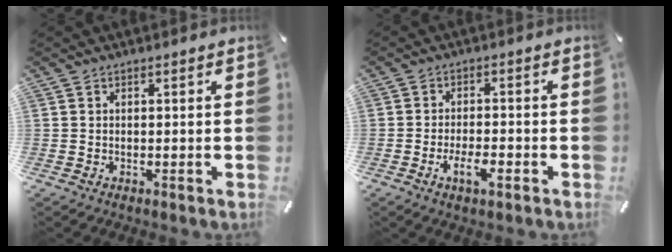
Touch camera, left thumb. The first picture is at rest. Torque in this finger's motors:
{"motor_torque": [0.74, 1.17, 0.39, 0.40, 0.01]}